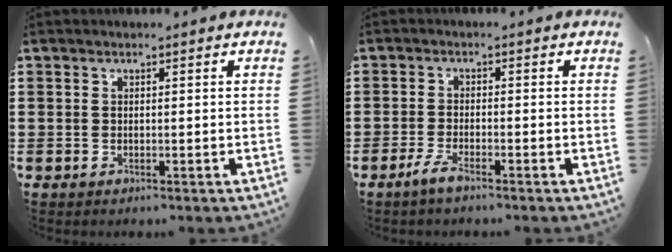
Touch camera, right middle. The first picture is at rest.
{"total": 2.8, "force": [-2.0, 0.3, 1.9], "torque": [-0.046, -0.003, -0.040]}